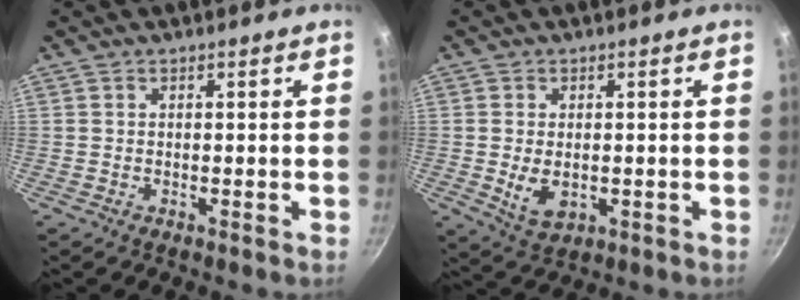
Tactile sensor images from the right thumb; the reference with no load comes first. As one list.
[{"total": 5.8, "force": [-0.7, 3.6, 4.4], "torque": [-0.077, -0.011, -0.002]}]